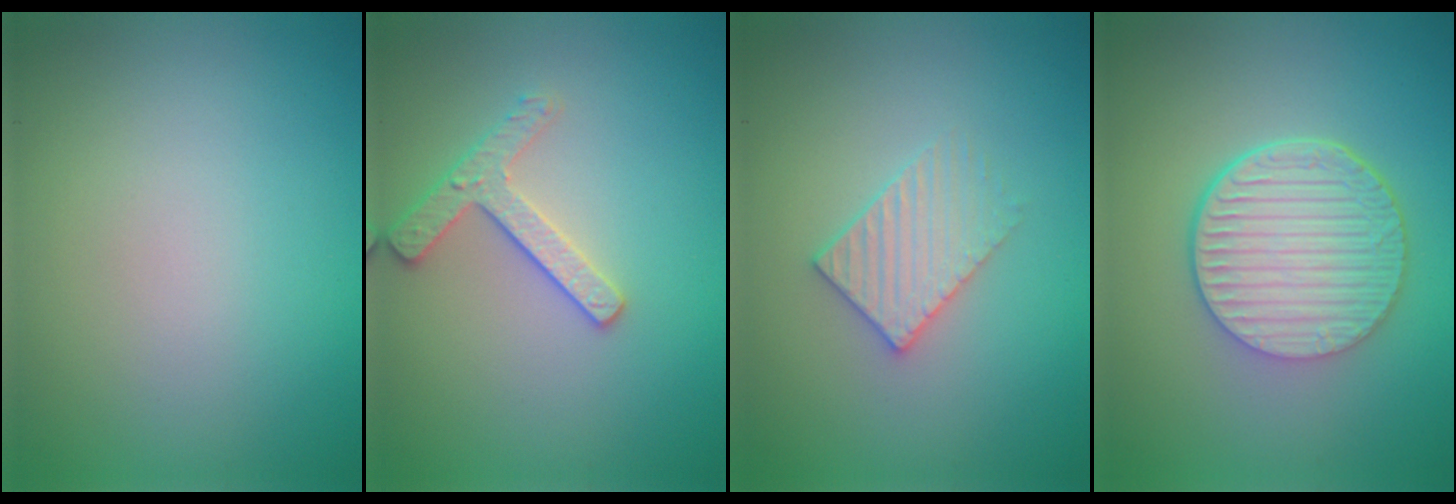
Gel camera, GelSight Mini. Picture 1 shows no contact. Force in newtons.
{"total": 2.4, "press": 2.3, "slide": 0.5}
{"total": 2.7, "press": 2.7, "slide": 0.5}
{"total": 6.5, "press": 4.8, "slide": 4.4}